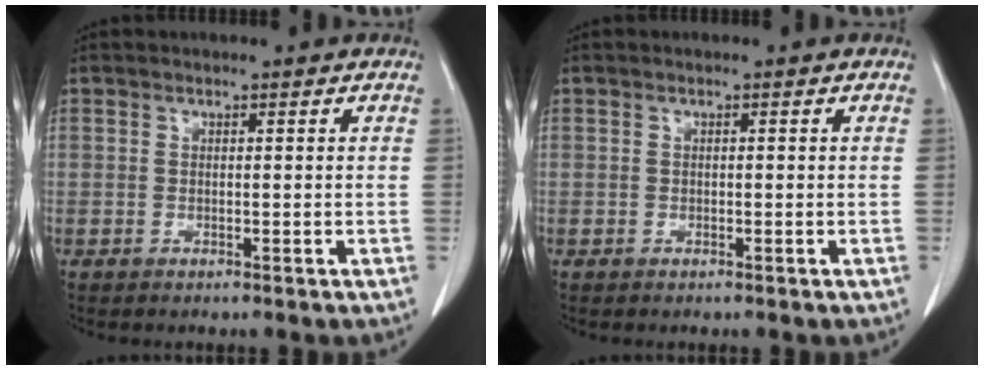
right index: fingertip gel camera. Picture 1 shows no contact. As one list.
[{"total": 0.0}]